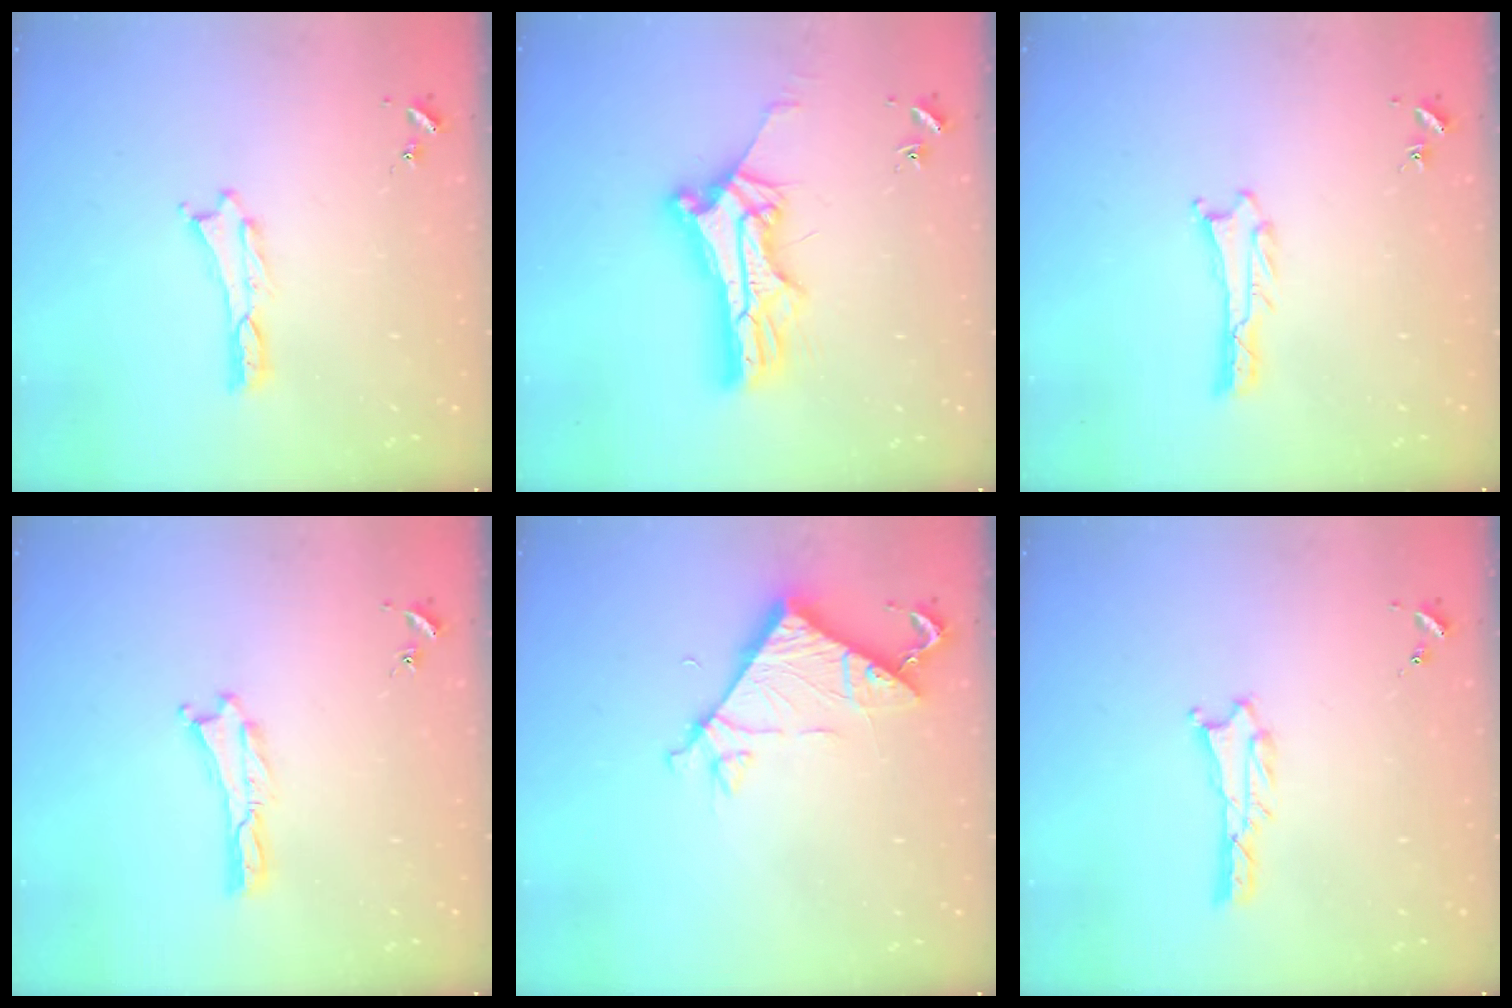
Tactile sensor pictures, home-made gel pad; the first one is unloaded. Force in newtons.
{"total": 10.4, "press": 10.4, "slide": 0.8}
{"total": 0.8, "press": 0.7, "slide": 0.1}
{"total": 0.0}
{"total": 7.2, "press": 7.1, "slide": 0.4}
{"total": 1.0, "press": 1.0, "slide": 0.1}